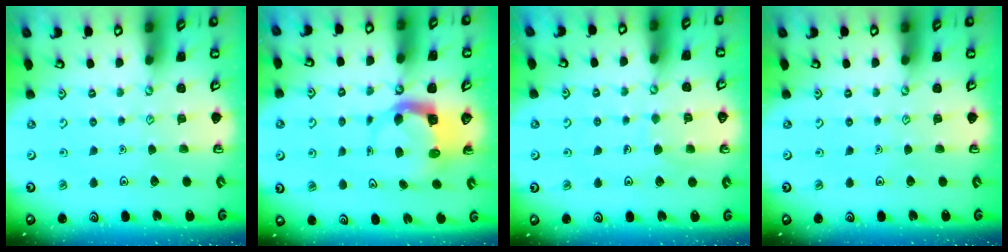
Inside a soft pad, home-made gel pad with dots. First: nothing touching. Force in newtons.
{"total": 3.8, "press": 3.8, "slide": 0.5}
{"total": 4.7, "press": 4.7, "slide": 0.3}
{"total": 0.0}